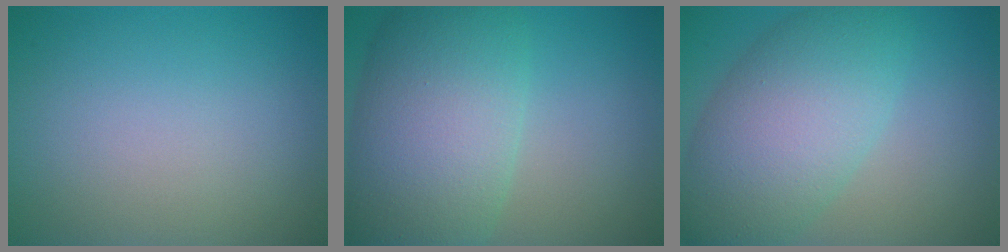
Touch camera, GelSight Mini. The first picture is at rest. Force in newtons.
{"total": 10.7, "press": 10.7, "slide": 0.2}
{"total": 8.4, "press": 8.4, "slide": 0.3}